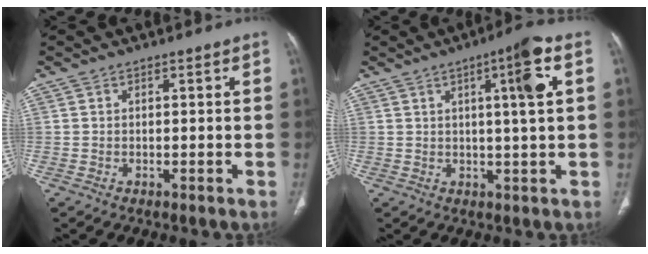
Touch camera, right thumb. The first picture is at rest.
{"total": 8.2, "force": [2.2, 0.7, 7.8], "torque": [-0.124, 0.005, 0.030]}